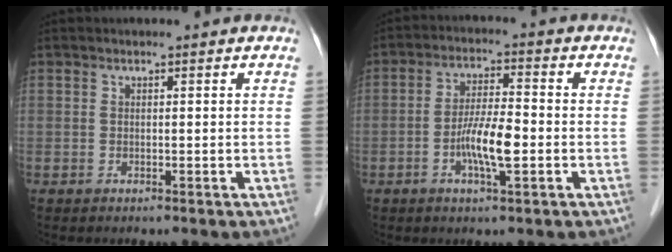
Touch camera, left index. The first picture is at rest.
{"total": 6.9, "force": [-2.3, 1.0, 6.4], "torque": [-0.126, -0.007, -0.046]}